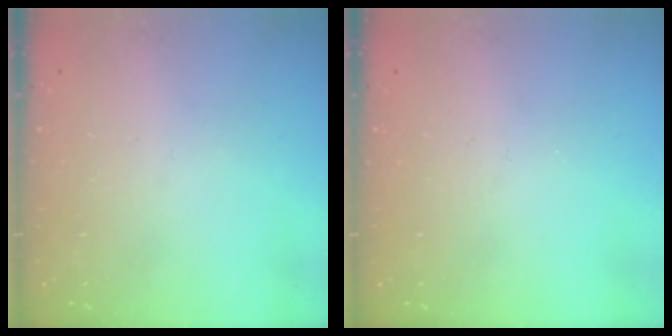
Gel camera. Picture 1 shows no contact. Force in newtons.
{"total": 0.0}